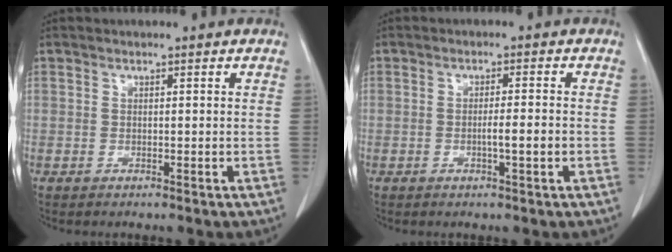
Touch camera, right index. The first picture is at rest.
{"total": 3.0, "force": [-0.7, 0.0, 2.9], "torque": [-0.051, -0.002, -0.012]}